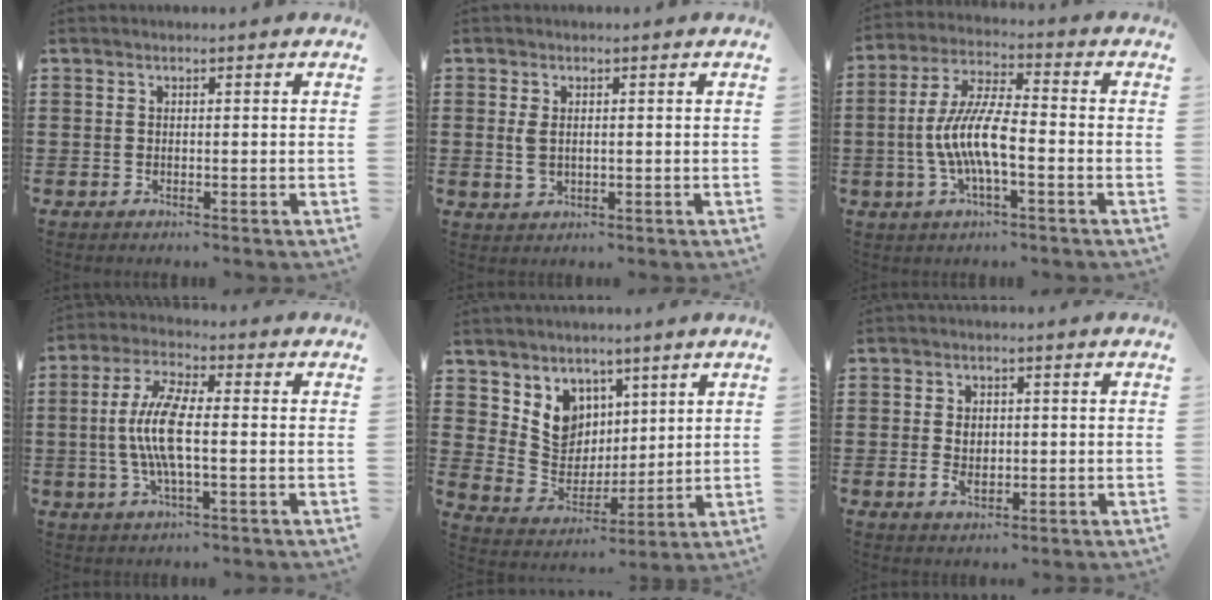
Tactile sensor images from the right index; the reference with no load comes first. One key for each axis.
{"total": 2.4, "fx": 0.2, "fy": 1.3, "fz": 1.9, "tx": -0.048, "ty": 0.003, "tz": 0.001}
{"total": 9.2, "fx": -2.2, "fy": 2.4, "fz": 8.6, "tx": -0.193, "ty": -0.011, "tz": -0.049}
{"total": 8.7, "fx": -0.6, "fy": 2.6, "fz": 8.3, "tx": -0.181, "ty": -0.007, "tz": -0.019}
{"total": 7.5, "fx": 3.9, "fy": 6.2, "fz": 1.3, "tx": -0.061, "ty": -0.027, "tz": 0.077}
{"total": 2.9, "fx": -0.1, "fy": 2.1, "fz": 1.9, "tx": -0.033, "ty": 0.007, "tz": -0.005}